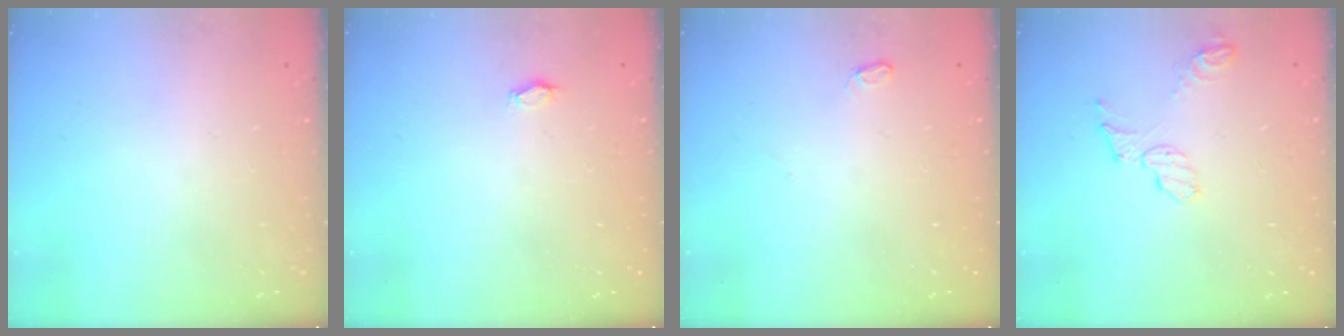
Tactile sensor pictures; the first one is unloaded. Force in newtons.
{"total": 2.7, "press": 2.4, "slide": 1.1}
{"total": 3.5, "press": 3.5, "slide": 0.5}
{"total": 6.4, "press": 6.4, "slide": 0.5}